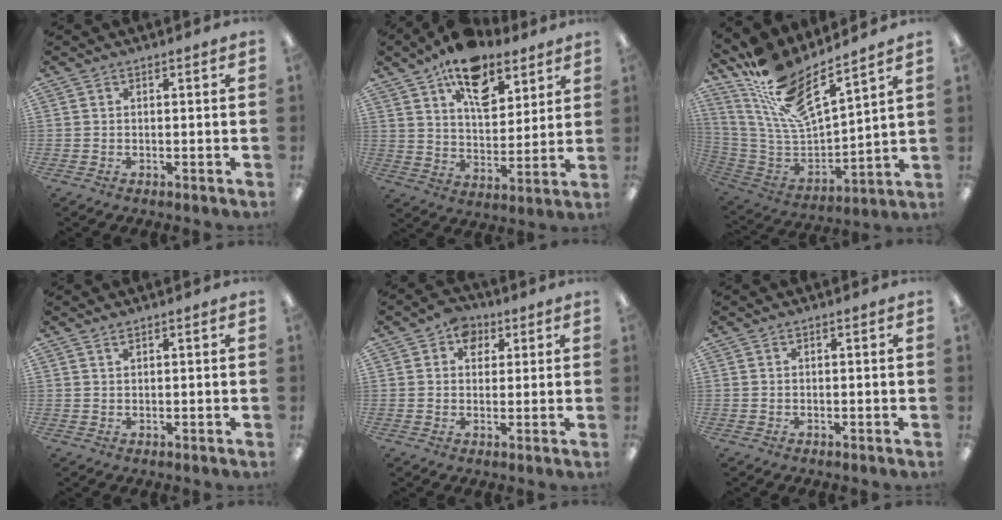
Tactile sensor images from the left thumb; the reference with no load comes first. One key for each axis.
{"total": 15.7, "fx": 10.5, "fy": 8.2, "fz": 8.3, "tx": -0.120, "ty": -0.055, "tz": 0.185}
{"total": 15.6, "fx": 12.1, "fy": 3.2, "fz": 9.2, "tx": -0.205, "ty": -0.103, "tz": 0.211}
{"total": 1.0, "fx": 0.7, "fy": 0.3, "fz": 0.6, "tx": -0.013, "ty": 0.001, "tz": 0.013}
{"total": 5.2, "fx": 2.5, "fy": 4.1, "fz": 2.0, "tx": -0.018, "ty": 0.000, "tz": 0.040}
{"total": 0.0}